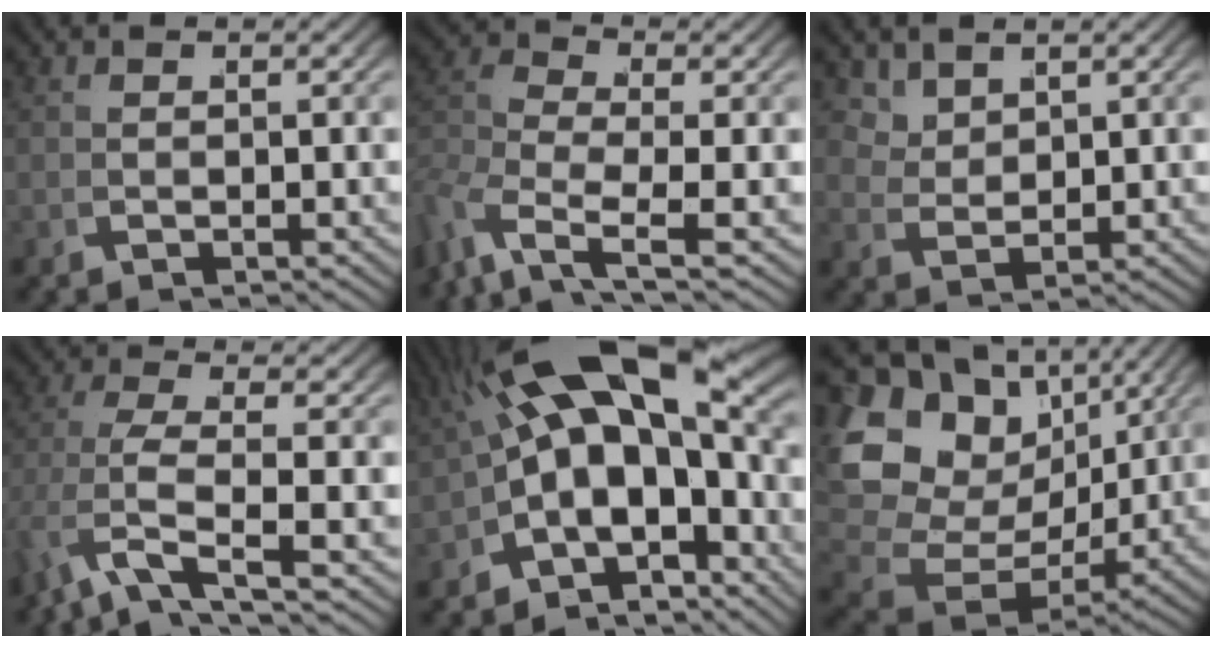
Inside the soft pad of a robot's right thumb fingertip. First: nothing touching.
{"total": 7.0, "force": [-1.1, 4.7, 5.0], "torque": [-0.144, -0.036, -0.001]}
{"total": 2.5, "force": [2.1, 1.0, 0.9], "torque": [-0.018, -0.007, 0.053]}
{"total": 5.0, "force": [-1.4, 2.5, 4.1], "torque": [-0.113, -0.030, -0.001]}
{"total": 14.1, "force": [-0.2, 8.8, 11.0], "torque": [-0.200, -0.028, 0.004]}
{"total": 14.1, "force": [1.6, 10.5, 9.2], "torque": [-0.209, -0.038, 0.037]}